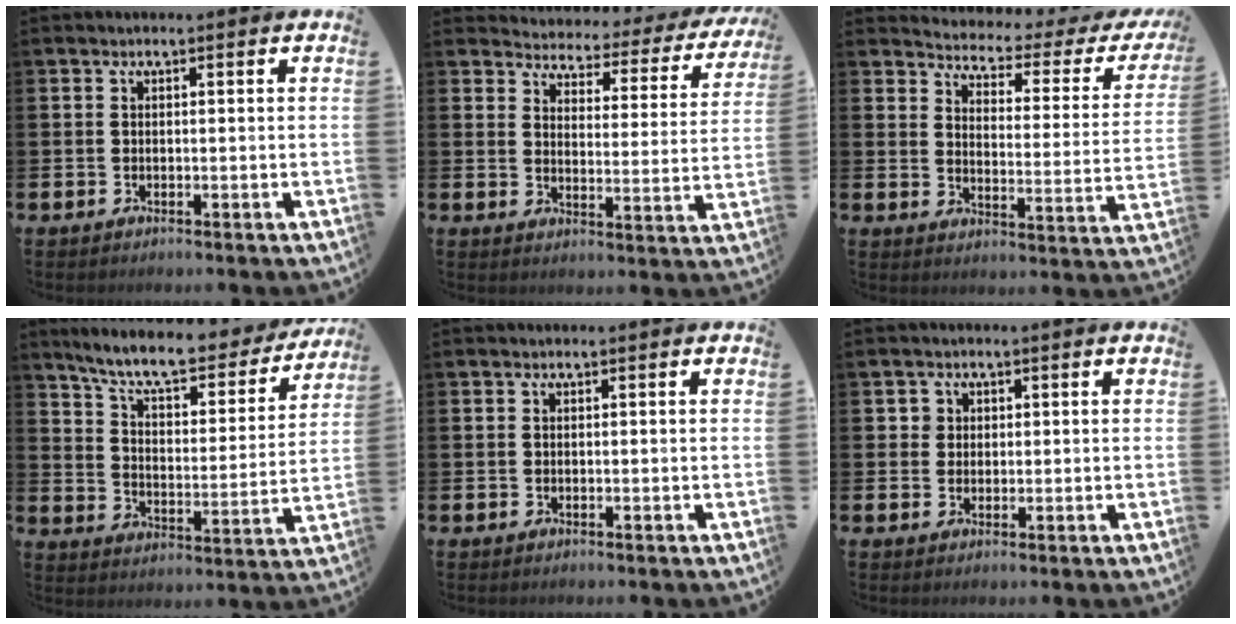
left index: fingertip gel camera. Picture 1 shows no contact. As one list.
[{"total": 2.8, "force": [2.5, 1.2, 0.3], "torque": [-0.029, -0.031, 0.034]}, {"total": 3.2, "force": [2.9, 1.1, 0.8], "torque": [-0.039, -0.029, 0.040]}, {"total": 8.7, "force": [7.8, 1.8, 3.5], "torque": [-0.089, -0.056, 0.129]}, {"total": 0.0}, {"total": 1.9, "force": [0.9, 1.6, 0.1], "torque": [0.010, 0.002, 0.013]}]